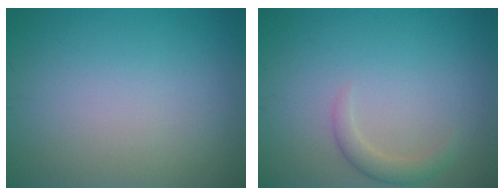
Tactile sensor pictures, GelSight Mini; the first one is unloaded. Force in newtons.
{"total": 1.7, "press": 1.7, "slide": 0.2}